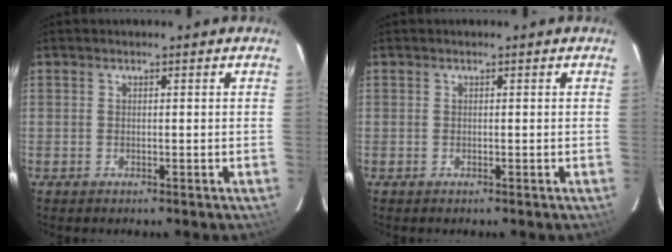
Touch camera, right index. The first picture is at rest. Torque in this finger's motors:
{"motor_torque": [-0.02, -0.01, 0.03, 0.01]}